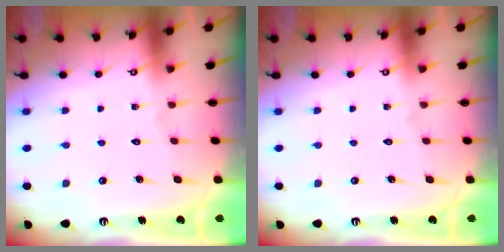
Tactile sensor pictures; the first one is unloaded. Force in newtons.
{"total": 0.0}